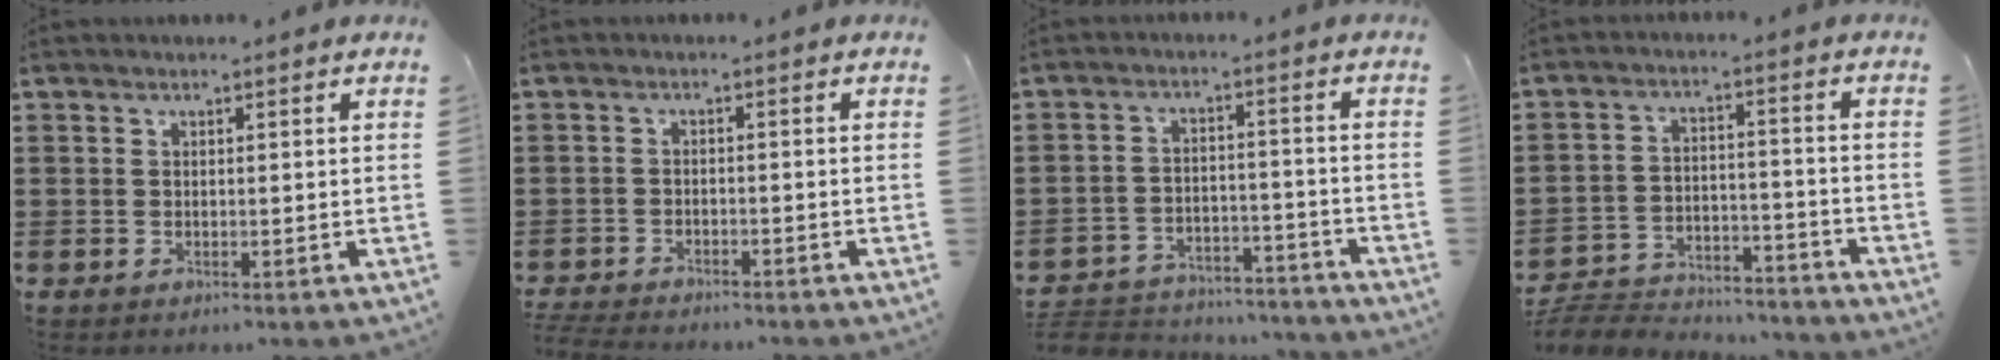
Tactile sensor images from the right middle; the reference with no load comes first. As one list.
[{"total": 2.8, "force": [-2.8, 0.1, 0.2], "torque": [-0.017, -0.008, -0.062]}, {"total": 4.8, "force": [-4.7, 0.9, 0.2], "torque": [-0.013, 0.007, -0.098]}, {"total": 6.3, "force": [-6.1, 1.0, 1.0], "torque": [-0.026, 0.008, -0.124]}]